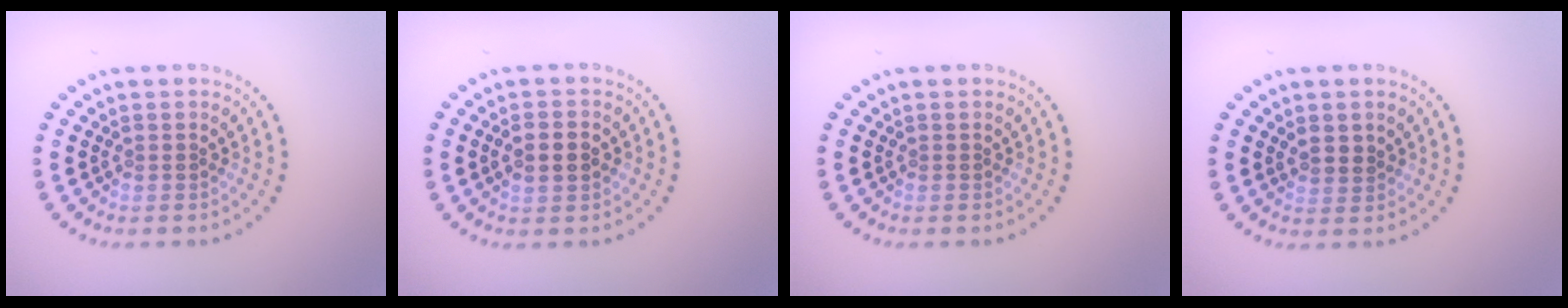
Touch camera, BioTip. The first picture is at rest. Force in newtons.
{"total": 2.5, "press": 2.5, "slide": 0.1}
{"total": 0.0}
{"total": 1.2, "press": 1.0, "slide": 0.7}